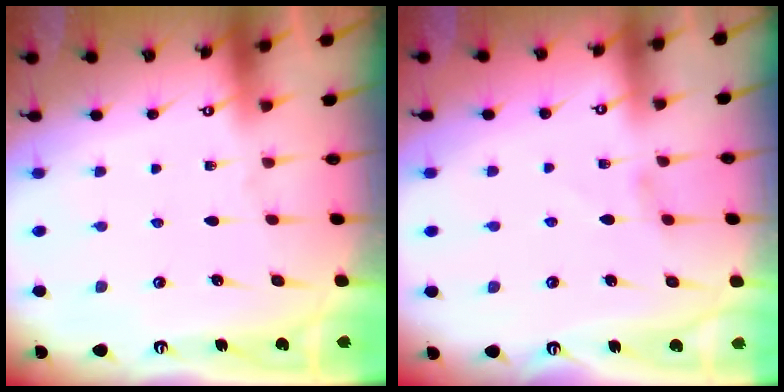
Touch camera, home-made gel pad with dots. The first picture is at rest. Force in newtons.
{"total": 1.6, "press": 1.5, "slide": 0.4}